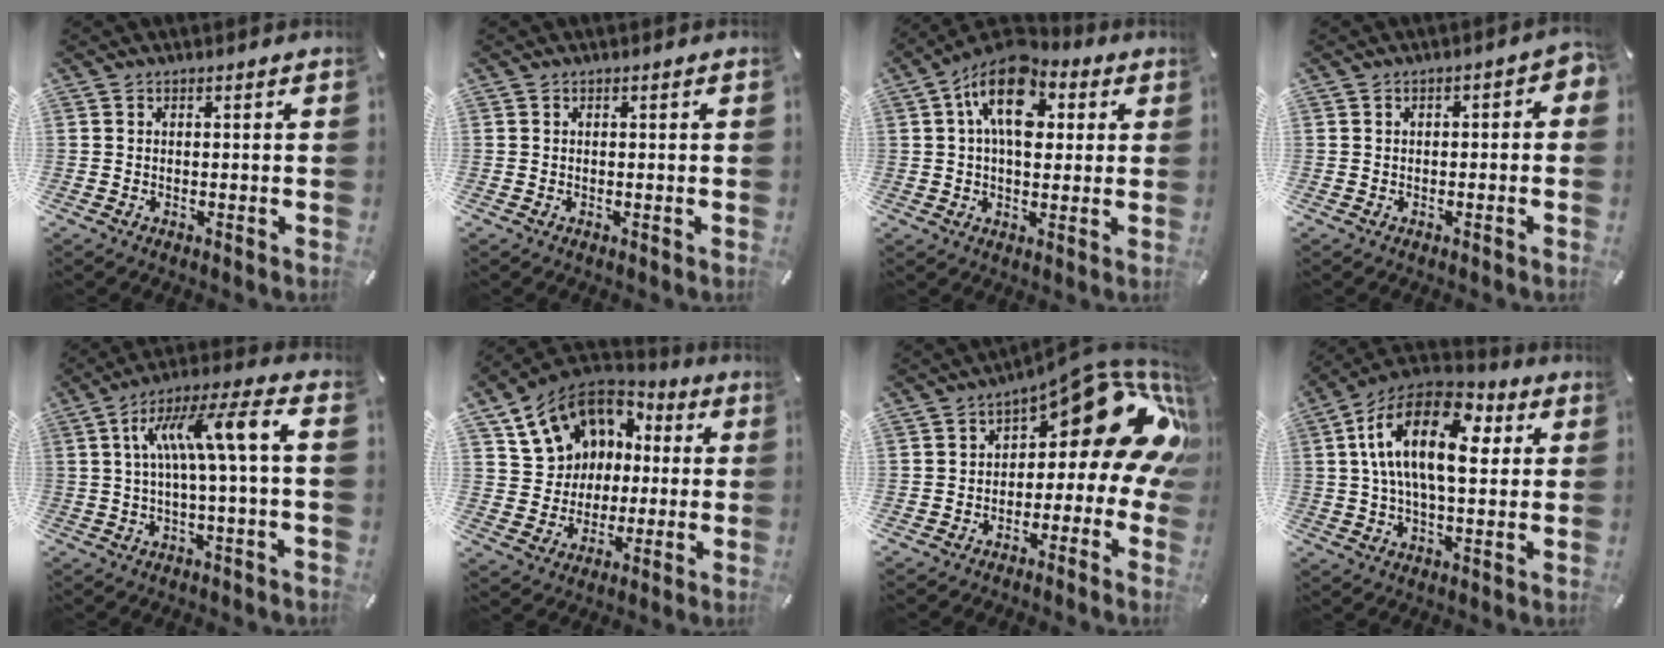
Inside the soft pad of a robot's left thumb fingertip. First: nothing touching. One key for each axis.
{"total": 0.0}
{"total": 14.1, "fx": 4.3, "fy": 8.7, "fz": 10.2, "tx": -0.167, "ty": -0.002, "tz": 0.075}
{"total": 3.0, "fx": -1.1, "fy": 1.7, "fz": 2.2, "tx": -0.029, "ty": 0.010, "tz": -0.023}
{"total": 13.7, "fx": 1.8, "fy": 2.5, "fz": 13.4, "tx": -0.256, "ty": 0.007, "tz": 0.027}
{"total": 13.5, "fx": 4.7, "fy": 12.1, "fz": 4.0, "tx": -0.083, "ty": -0.023, "tz": 0.098}
{"total": 17.8, "fx": 7.6, "fy": 7.4, "fz": 14.2, "tx": -0.186, "ty": -0.055, "tz": 0.124}
{"total": 19.7, "fx": 4.8, "fy": 10.6, "fz": 15.9, "tx": -0.305, "ty": -0.003, "tz": 0.072}